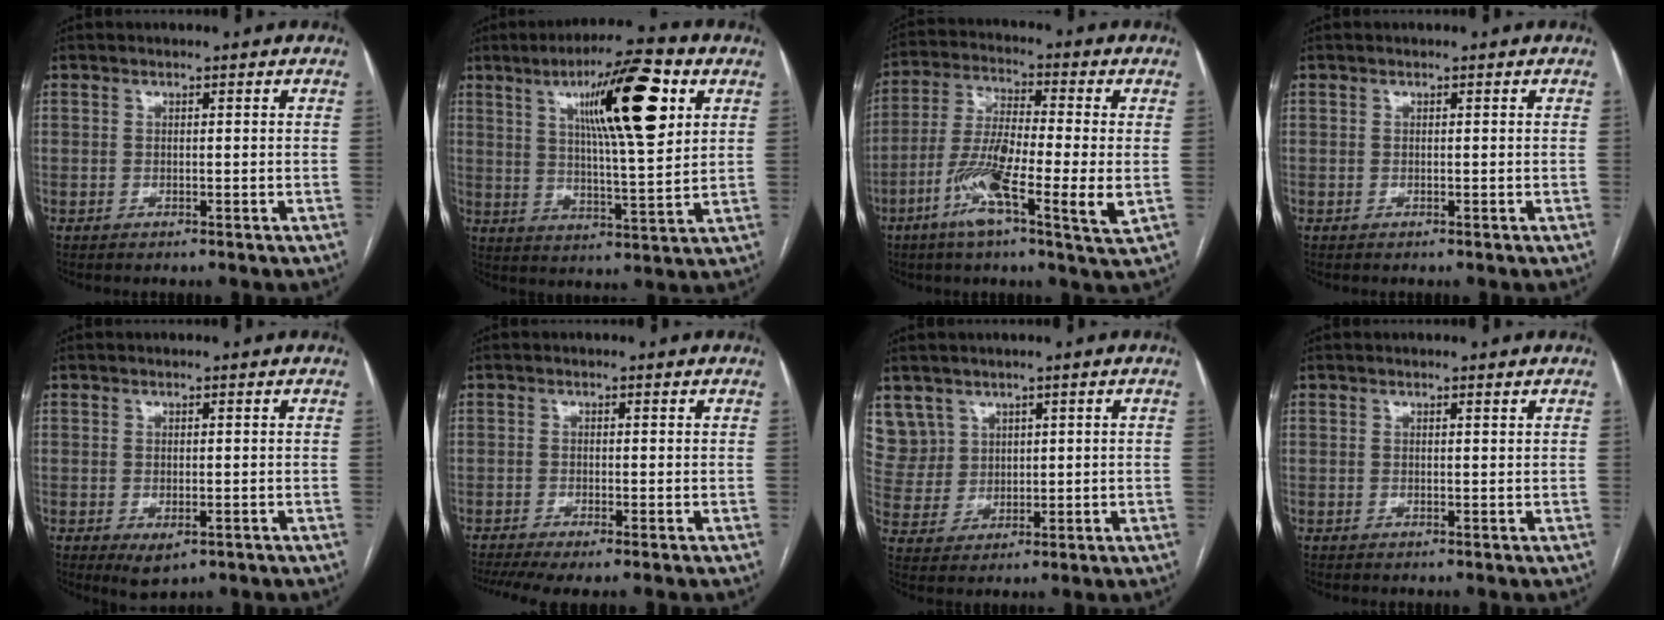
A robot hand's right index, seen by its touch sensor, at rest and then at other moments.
{"total": 15.5, "force": [6.2, 1.9, 14.0], "torque": [-0.228, 0.010, 0.098]}
{"total": 13.2, "force": [-3.8, 1.1, 12.6], "torque": [-0.243, -0.011, -0.075]}
{"total": 0.0}
{"total": 3.2, "force": [-1.2, 1.5, 2.5], "torque": [-0.038, -0.006, -0.007]}
{"total": 5.8, "force": [-4.0, 0.7, 4.1], "torque": [-0.068, -0.009, -0.068]}
{"total": 7.3, "force": [4.2, 5.9, 0.0], "torque": [-0.009, 0.017, 0.103]}
{"total": 0.5, "force": [0.4, -0.1, 0.3], "torque": [-0.010, -0.002, 0.008]}